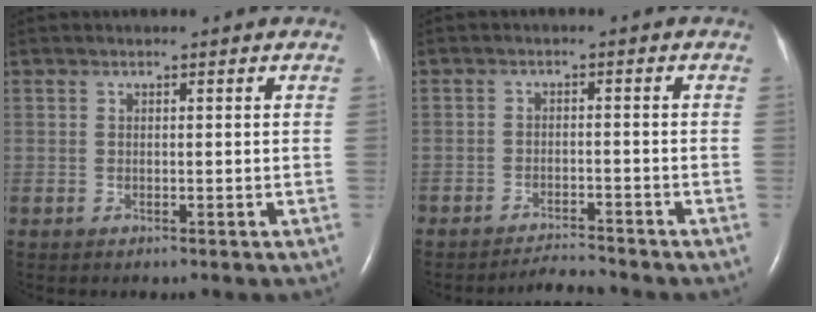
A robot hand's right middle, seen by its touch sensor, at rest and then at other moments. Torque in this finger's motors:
{"motor_torque": [-0.06, 0.09, -0.05, -0.01]}